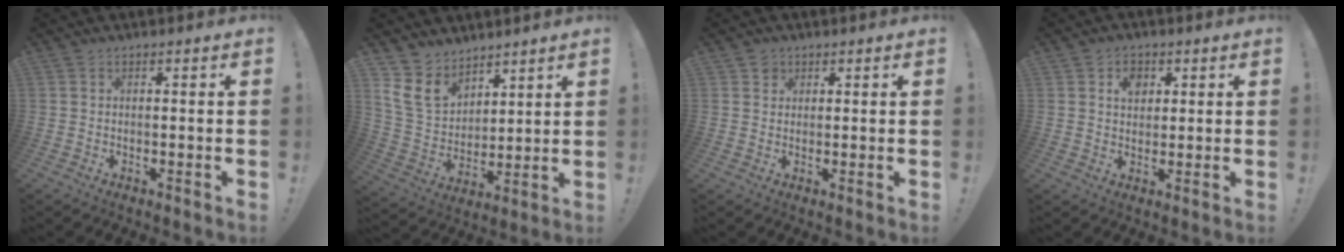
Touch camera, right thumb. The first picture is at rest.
{"total": 13.0, "force": [8.4, 8.4, 5.2], "torque": [-0.115, -0.046, 0.172]}
{"total": 2.2, "force": [1.3, 1.8, 0.2], "torque": [0.003, -0.005, 0.022]}
{"total": 4.5, "force": [1.7, 3.6, 2.2], "torque": [-0.024, -0.002, 0.026]}